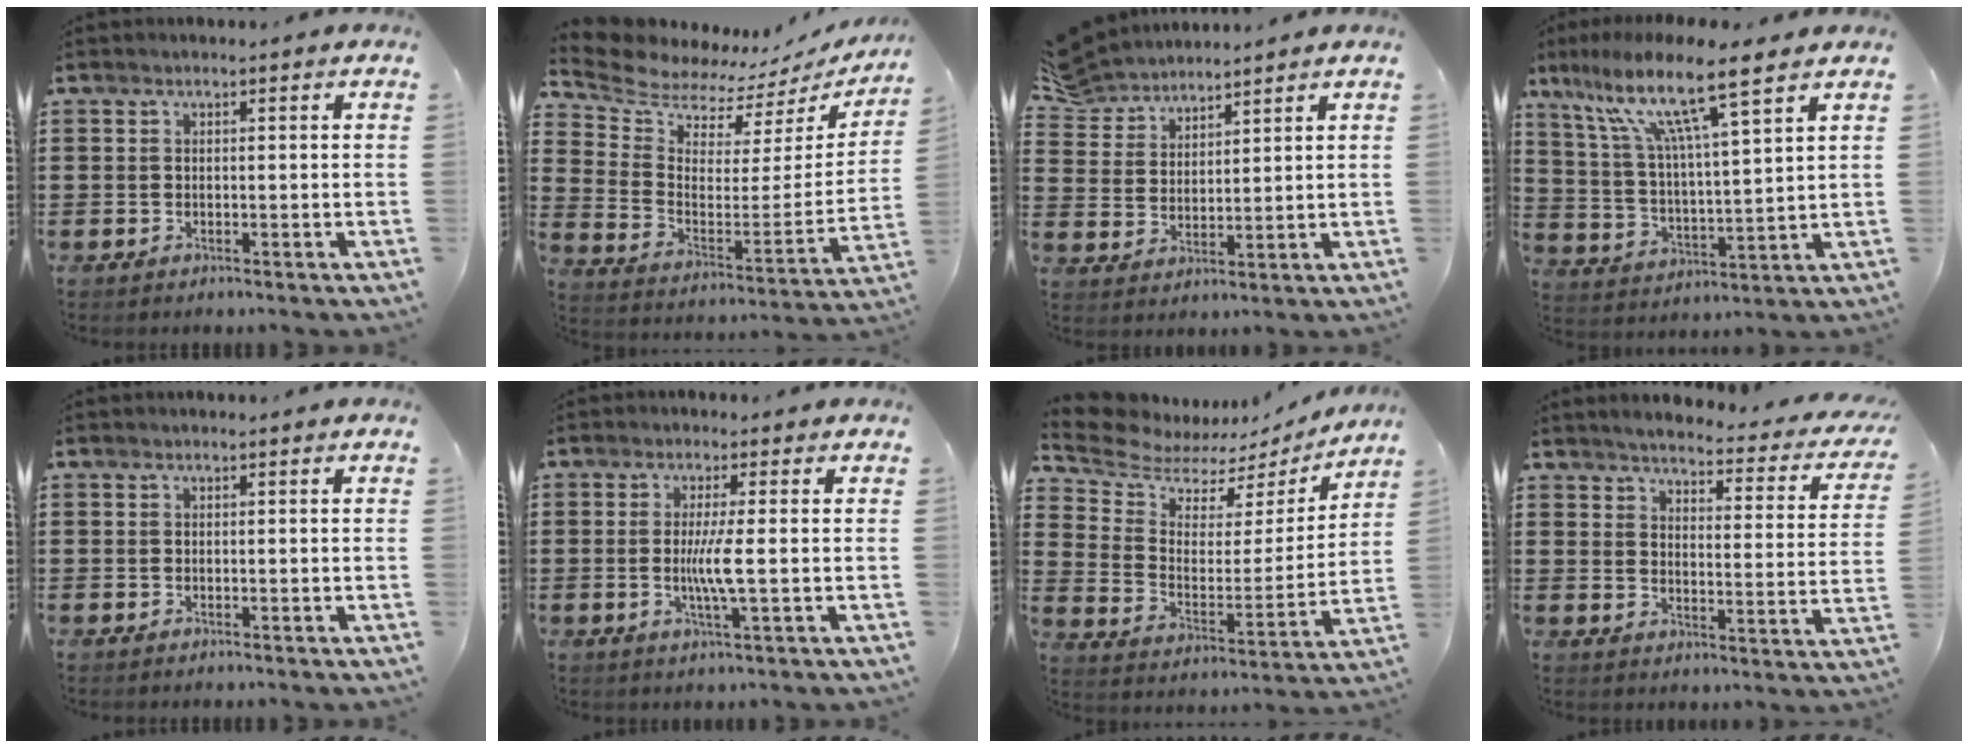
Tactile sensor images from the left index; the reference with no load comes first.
{"total": 7.0, "force": [6.7, 1.8, 0.9], "torque": [-0.062, -0.059, 0.113]}
{"total": 5.2, "force": [4.9, 1.8, 0.0], "torque": [-0.027, -0.016, 0.091]}
{"total": 11.4, "force": [8.0, 0.9, 8.1], "torque": [-0.174, -0.038, 0.128]}
{"total": 0.0}
{"total": 4.6, "force": [-0.3, 0.0, 4.6], "torque": [-0.091, -0.009, -0.010]}
{"total": 6.7, "force": [6.1, 2.6, 0.8], "torque": [-0.059, -0.045, 0.105]}
{"total": 3.5, "force": [3.3, -0.1, 1.2], "torque": [-0.036, -0.031, 0.048]}